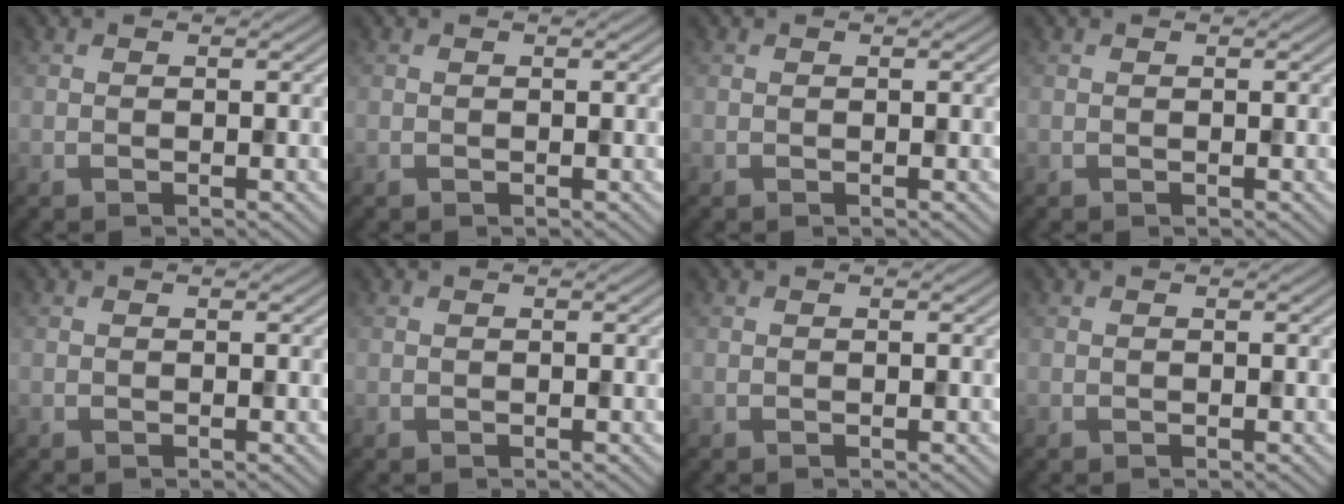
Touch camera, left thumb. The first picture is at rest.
{"total": 0.0}
{"total": 0.0}
{"total": 0.0}
{"total": 0.0}
{"total": 0.0}
{"total": 0.0}
{"total": 0.0}